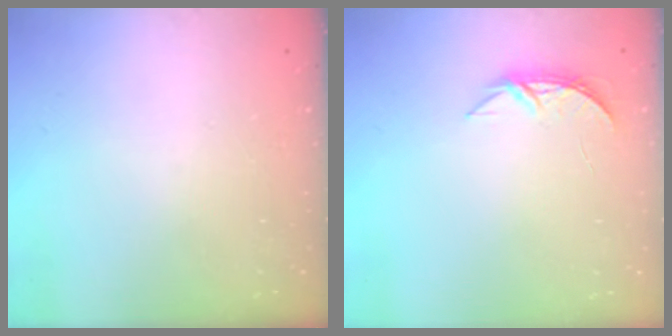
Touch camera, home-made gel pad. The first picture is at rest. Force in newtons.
{"total": 4.2, "press": 4.2, "slide": 0.5}